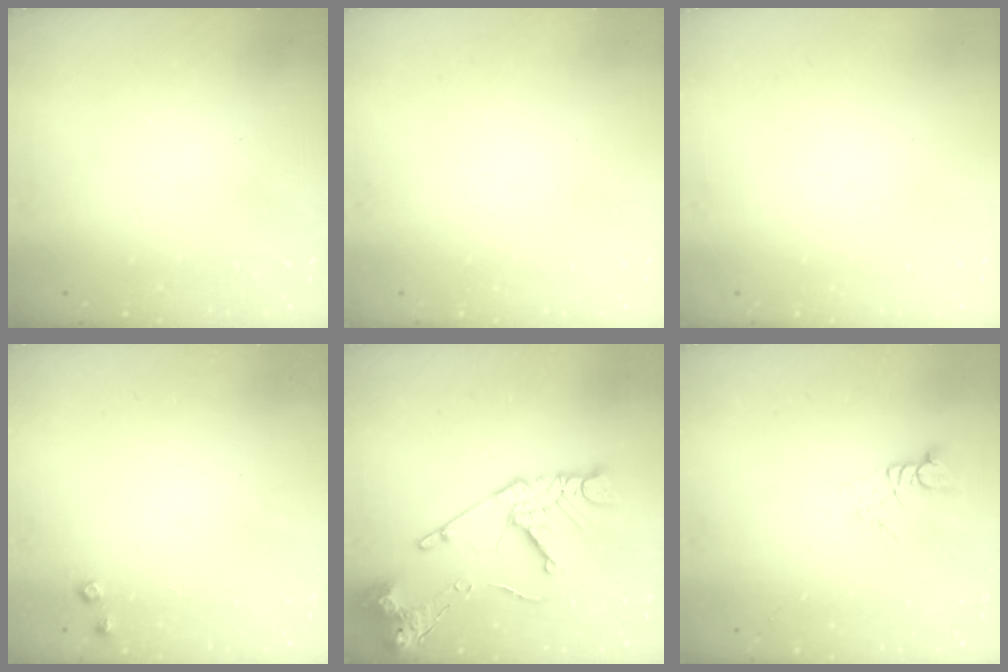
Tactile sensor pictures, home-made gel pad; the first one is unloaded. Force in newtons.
{"total": 0.0}
{"total": 0.0}
{"total": 4.6, "press": 4.5, "slide": 0.7}
{"total": 15.5, "press": 15.4, "slide": 1.5}
{"total": 2.6, "press": 2.6, "slide": 0.3}